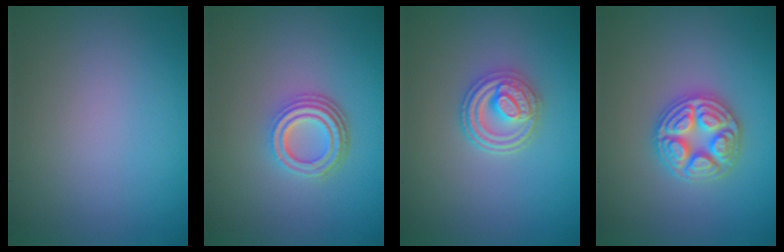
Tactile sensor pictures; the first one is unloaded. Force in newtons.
{"total": 4.2, "press": 3.1, "slide": 2.7}
{"total": 3.9, "press": 3.3, "slide": 2.0}
{"total": 4.9, "press": 4.8, "slide": 0.6}